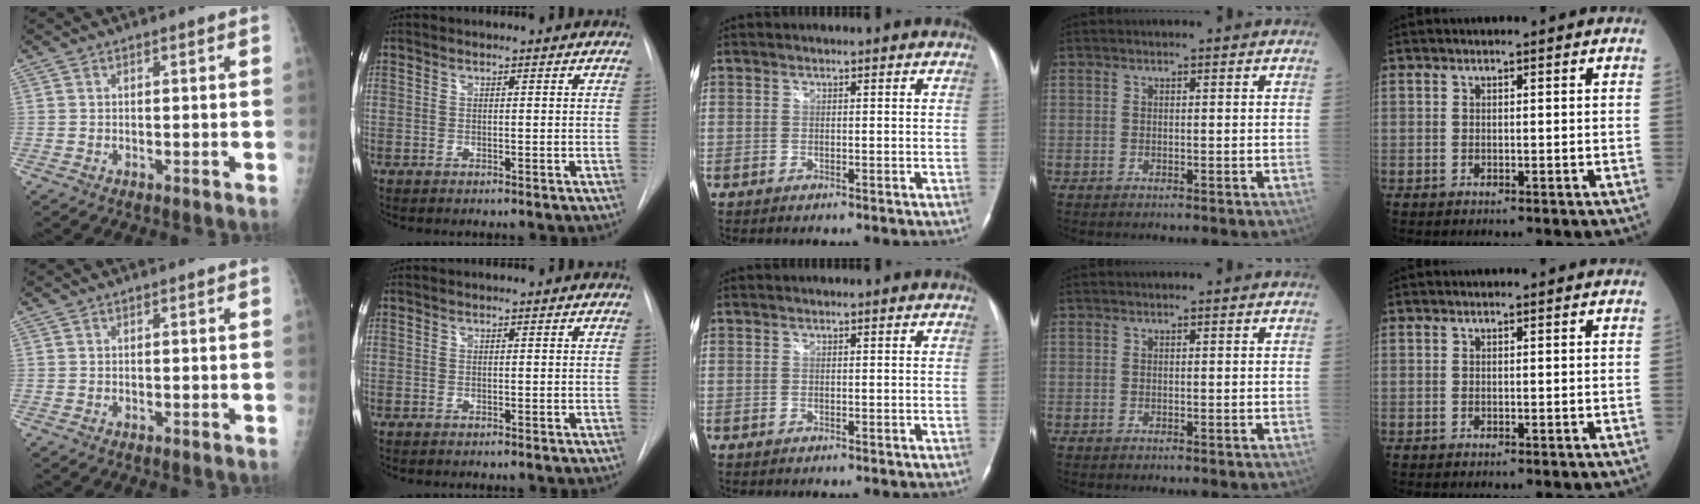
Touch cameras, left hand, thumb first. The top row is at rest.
{}